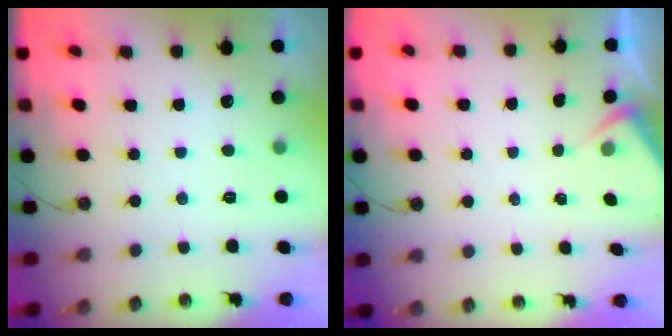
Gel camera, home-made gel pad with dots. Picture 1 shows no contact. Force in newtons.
{"total": 2.6, "press": 2.5, "slide": 0.5}